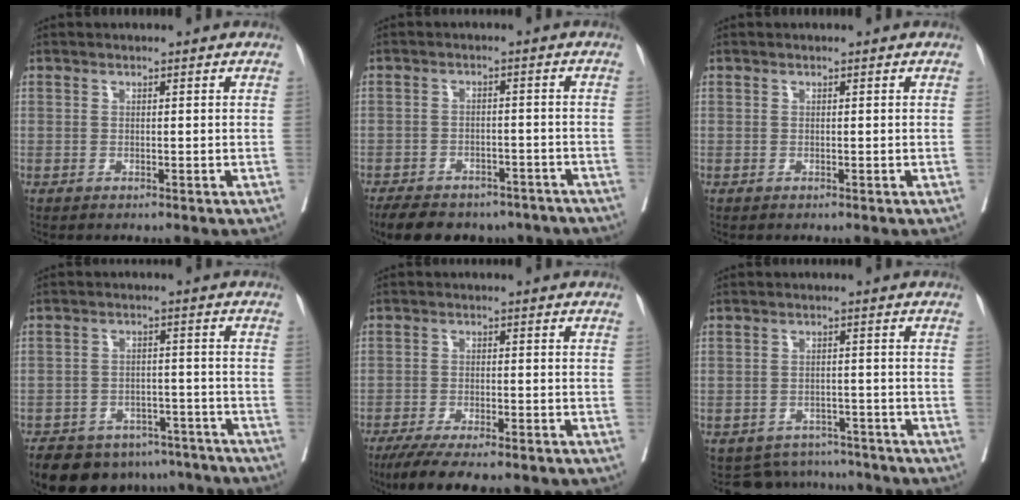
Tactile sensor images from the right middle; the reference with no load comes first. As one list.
[{"total": 16.5, "force": [-13.2, 7.3, 6.7], "torque": [-0.148, -0.003, -0.167]}, {"total": 0.0}, {"total": 15.8, "force": [-12.7, 7.6, 5.6], "torque": [-0.109, 0.009, -0.166]}, {"total": 12.4, "force": [-9.7, 3.0, 7.1], "torque": [-0.111, -0.015, -0.143]}, {"total": 7.6, "force": [-7.1, 2.8, -0.6], "torque": [0.015, 0.023, -0.089]}]